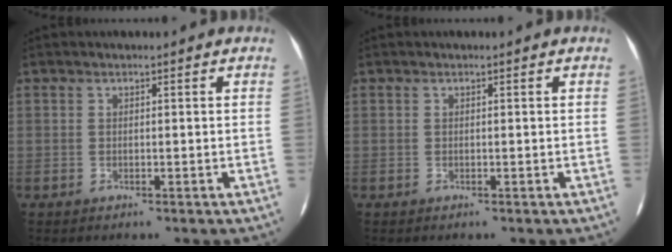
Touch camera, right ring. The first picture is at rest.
{"total": 0.0}